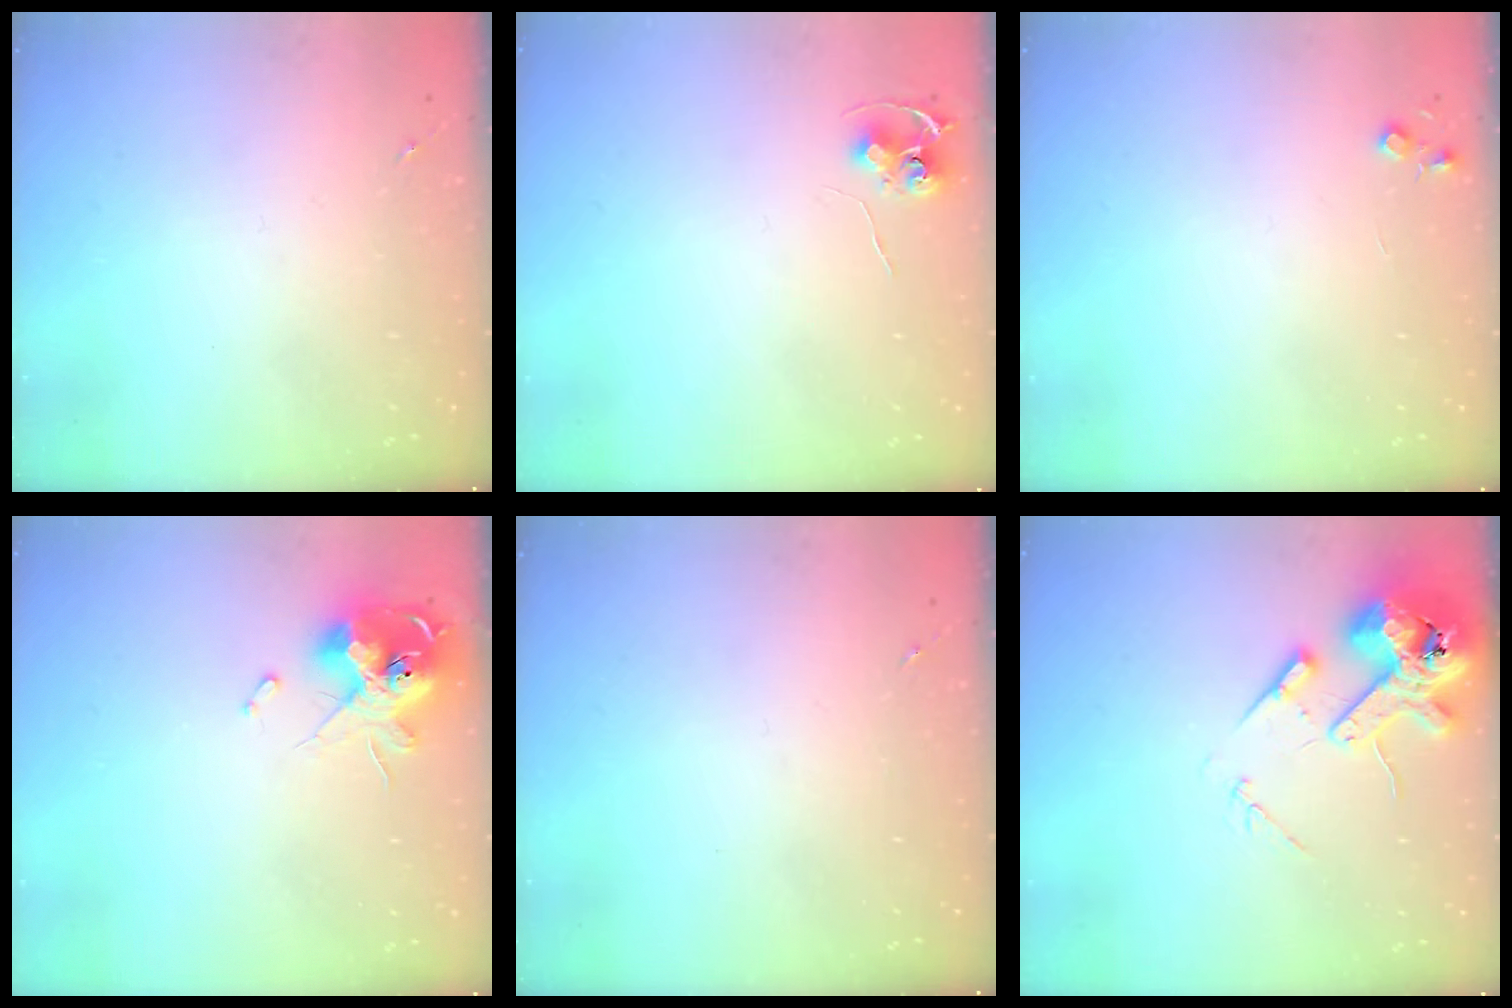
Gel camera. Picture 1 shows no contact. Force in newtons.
{"total": 6.9, "press": 6.9, "slide": 0.5}
{"total": 4.4, "press": 4.3, "slide": 0.5}
{"total": 13.9, "press": 13.8, "slide": 1.9}
{"total": 0.0}
{"total": 14.6, "press": 14.4, "slide": 2.5}